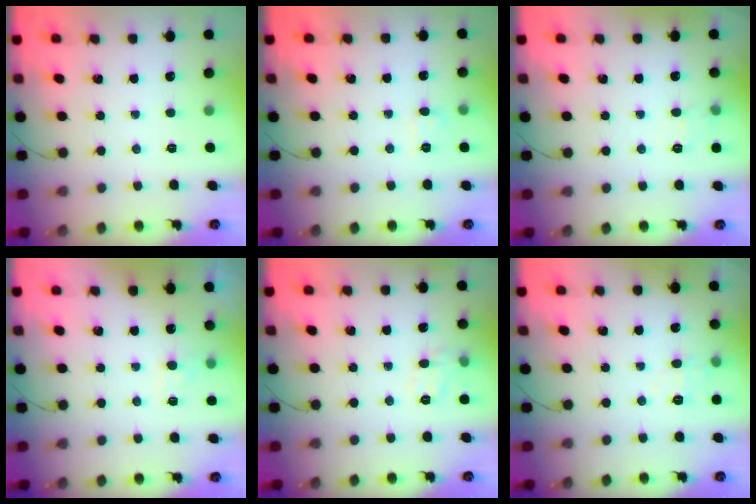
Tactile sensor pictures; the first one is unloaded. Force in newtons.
{"total": 4.9, "press": 4.5, "slide": 1.7}
{"total": 6.4, "press": 6.2, "slide": 1.6}
{"total": 3.1, "press": 2.7, "slide": 1.6}
{"total": 7.7, "press": 7.6, "slide": 1.1}
{"total": 4.8, "press": 4.4, "slide": 1.7}